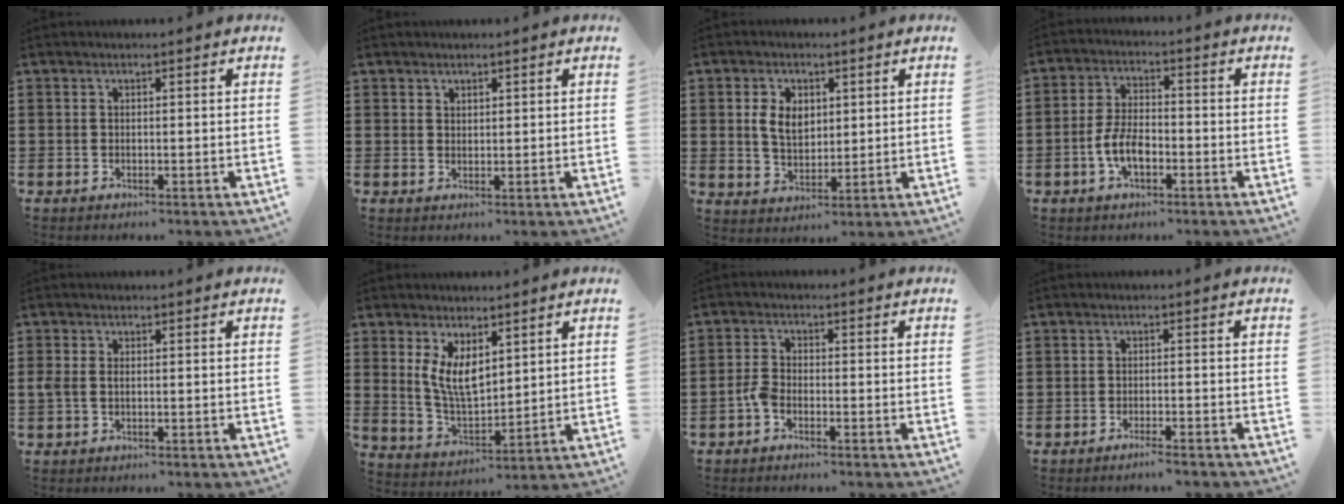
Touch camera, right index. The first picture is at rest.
{"total": 1.3, "force": [1.1, 0.6, 0.0], "torque": [-0.002, 0.002, 0.023]}
{"total": 5.2, "force": [1.2, 3.6, 3.6], "torque": [-0.081, 0.007, 0.016]}
{"total": 5.9, "force": [-2.1, 2.9, 4.7], "torque": [-0.114, -0.002, -0.047]}
{"total": 1.3, "force": [-0.1, 0.7, 1.1], "torque": [-0.030, 0.001, -0.006]}
{"total": 6.4, "force": [3.1, 3.1, 4.6], "torque": [-0.100, -0.005, 0.059]}
{"total": 2.4, "force": [-1.6, 1.0, 1.5], "torque": [-0.051, -0.002, -0.037]}
{"total": 1.9, "force": [-1.7, 0.0, 0.9], "torque": [-0.016, 0.001, -0.031]}